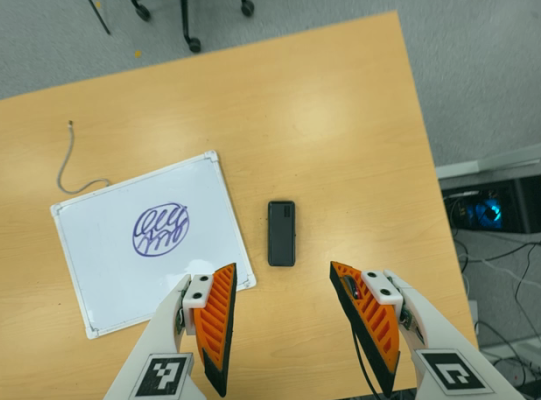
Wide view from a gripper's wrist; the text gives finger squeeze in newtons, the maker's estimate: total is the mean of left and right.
{"total": 0.0}